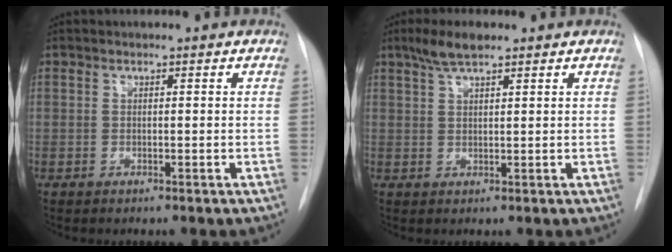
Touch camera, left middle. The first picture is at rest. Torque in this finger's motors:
{"motor_torque": [0.50, -0.47, 0.03, 0.03]}